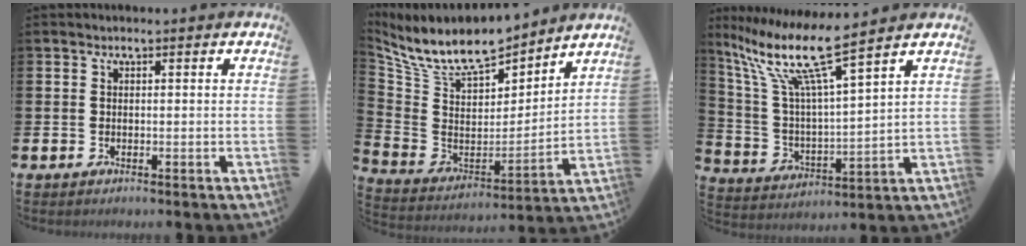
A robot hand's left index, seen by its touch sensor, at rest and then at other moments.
{"total": 9.8, "force": [9.1, 2.4, 2.9], "torque": [-0.106, -0.063, 0.160]}
{"total": 11.2, "force": [9.0, 1.2, 6.6], "torque": [-0.166, -0.049, 0.150]}